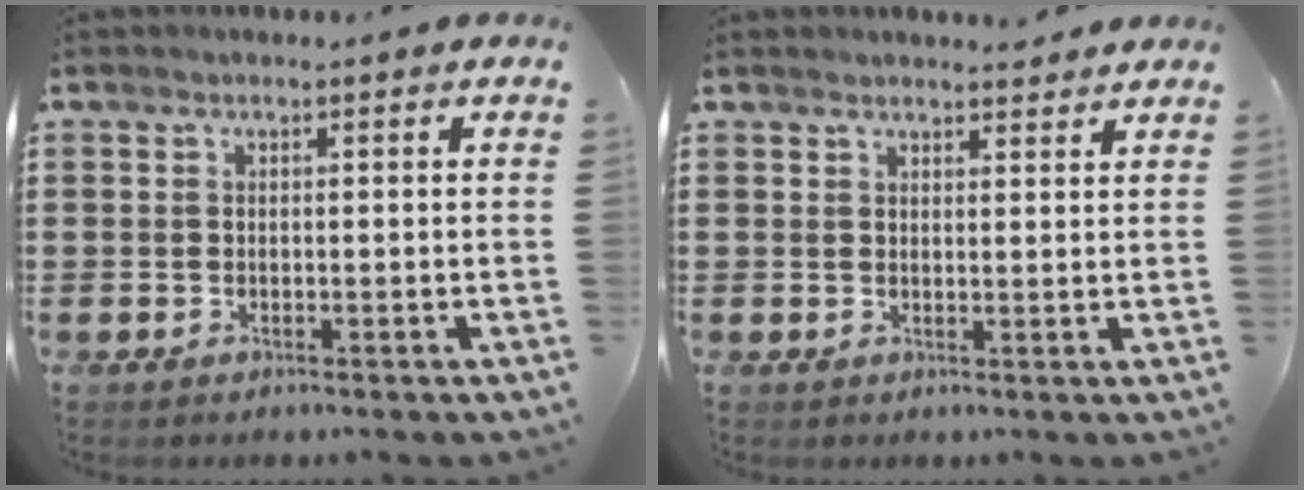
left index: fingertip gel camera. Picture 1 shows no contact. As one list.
[{"total": 1.9, "force": [1.9, 0.2, -0.1], "torque": [-0.003, -0.001, 0.038]}]